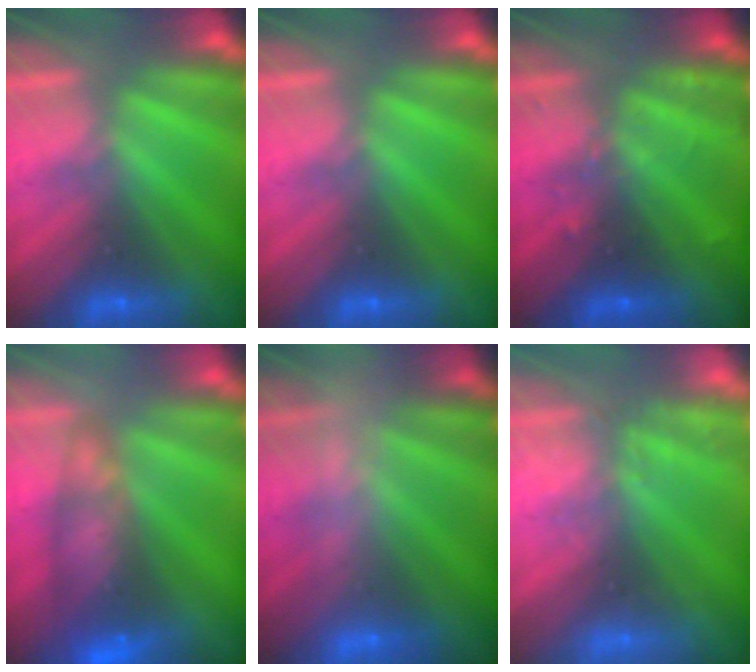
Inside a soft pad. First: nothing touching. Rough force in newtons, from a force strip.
{"total": 0.0}
{"total": 2.4}
{"total": 9.2}
{"total": 2.5}
{"total": 2.6}